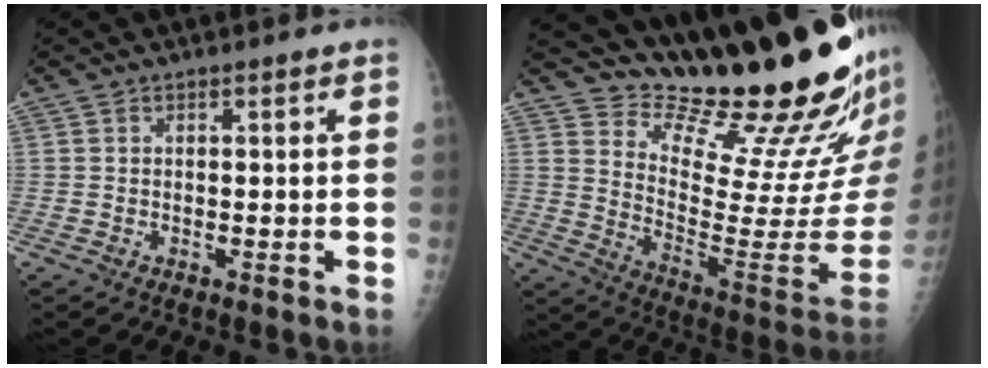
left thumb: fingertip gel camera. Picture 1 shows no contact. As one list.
[{"total": 25.1, "force": [20.5, 4.5, 13.8], "torque": [-0.172, -0.171, 0.301]}]